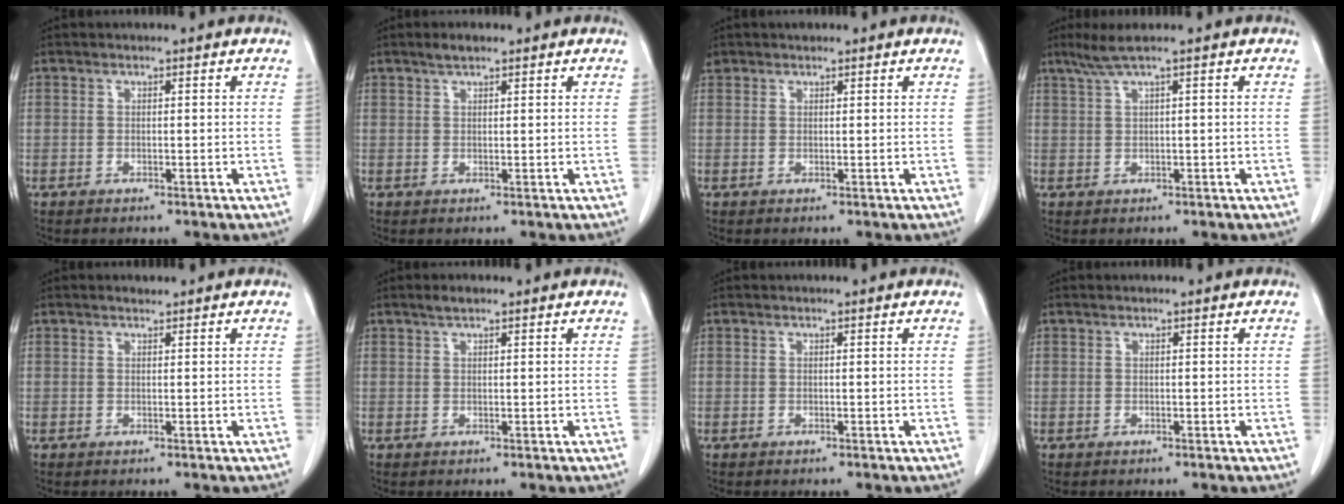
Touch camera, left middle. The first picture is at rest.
{"total": 1.8, "force": [1.4, 0.5, 1.0], "torque": [-0.025, 0.006, 0.026]}
{"total": 1.4, "force": [1.1, 0.8, 0.1], "torque": [-0.006, 0.012, 0.020]}
{"total": 2.8, "force": [1.7, -0.5, 2.1], "torque": [-0.058, 0.013, 0.040]}
{"total": 0.6, "force": [0.6, 0.1, 0.1], "torque": [-0.012, -0.001, 0.011]}
{"total": 1.4, "force": [1.1, 0.3, 0.8], "torque": [-0.021, 0.005, 0.021]}
{"total": 0.0}
{"total": 0.0}